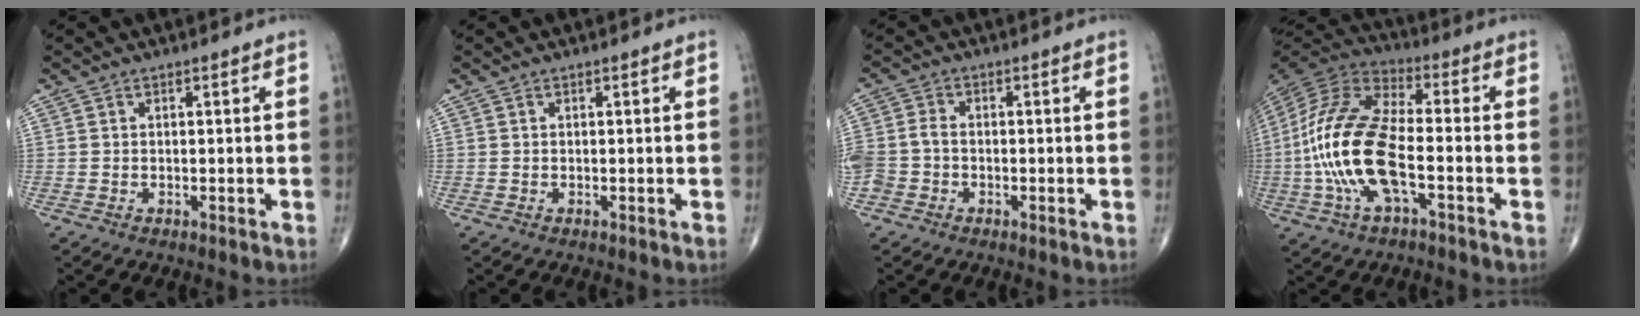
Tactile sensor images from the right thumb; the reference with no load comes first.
{"total": 0.0}
{"total": 5.2, "force": [-1.5, 4.1, 2.9], "torque": [-0.069, 0.018, -0.031]}
{"total": 19.0, "force": [-3.8, 7.6, 17.0], "torque": [-0.369, 0.028, -0.074]}